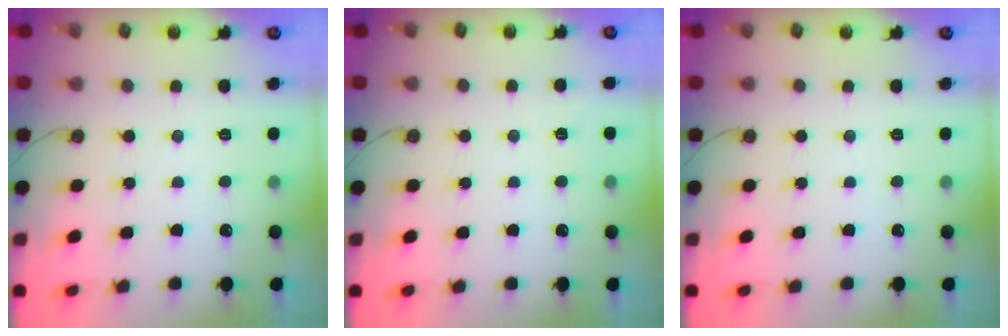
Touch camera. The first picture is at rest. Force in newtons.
{"total": 2.4, "press": 2.4, "slide": 0.4}
{"total": 0.0}